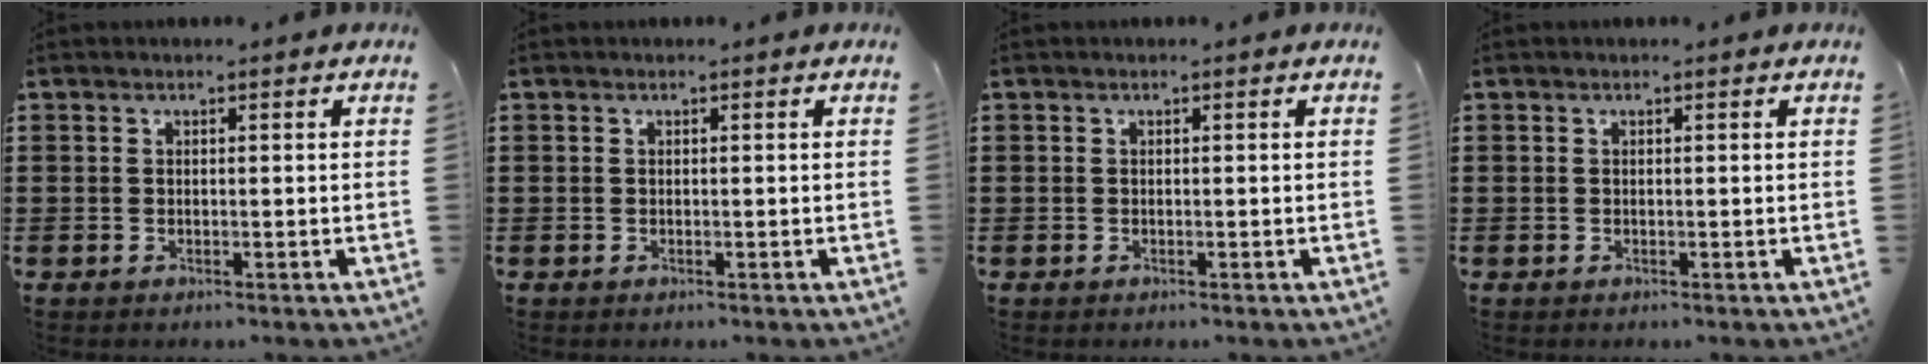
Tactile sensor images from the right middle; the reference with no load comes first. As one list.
[{"total": 0.0}, {"total": 0.0}, {"total": 0.0}]